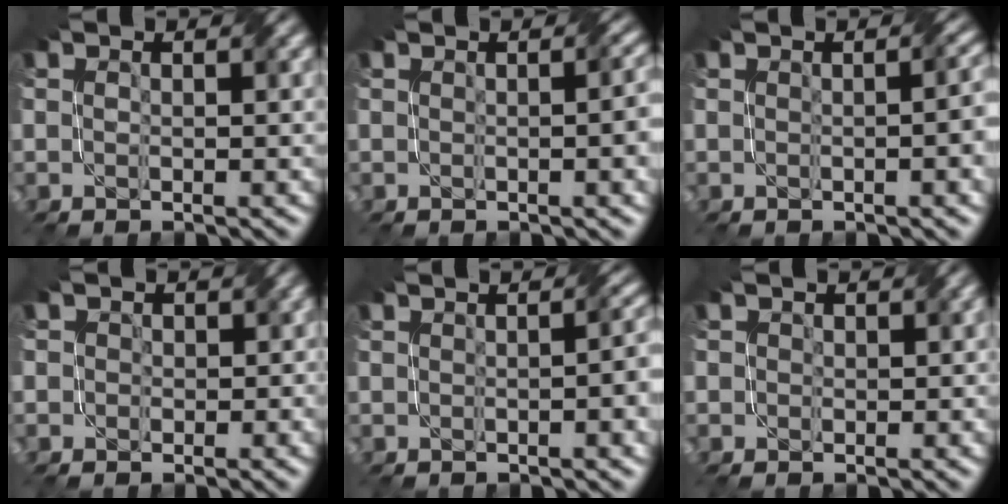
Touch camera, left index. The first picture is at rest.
{"total": 3.8, "force": [0.2, 1.4, 3.5], "torque": [-0.023, 0.013, 0.004]}
{"total": 3.7, "force": [0.1, 1.3, 3.4], "torque": [-0.023, 0.012, 0.003]}
{"total": 2.2, "force": [0.5, 2.1, 0.8], "torque": [0.003, 0.007, -0.009]}
{"total": 3.4, "force": [0.0, 1.1, 3.2], "torque": [-0.028, 0.011, 0.003]}
{"total": 0.8, "force": [0.3, 0.7, 0.2], "torque": [-0.001, 0.001, -0.003]}